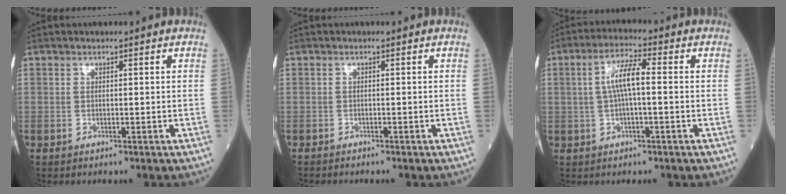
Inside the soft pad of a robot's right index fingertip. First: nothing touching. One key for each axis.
{"total": 1.1, "fx": -1.1, "fy": 0.1, "fz": 0.3, "tx": -0.007, "ty": -0.002, "tz": -0.018}
{"total": 5.8, "fx": 0.3, "fy": 1.0, "fz": 5.7, "tx": -0.113, "ty": 0.016, "tz": 0.004}